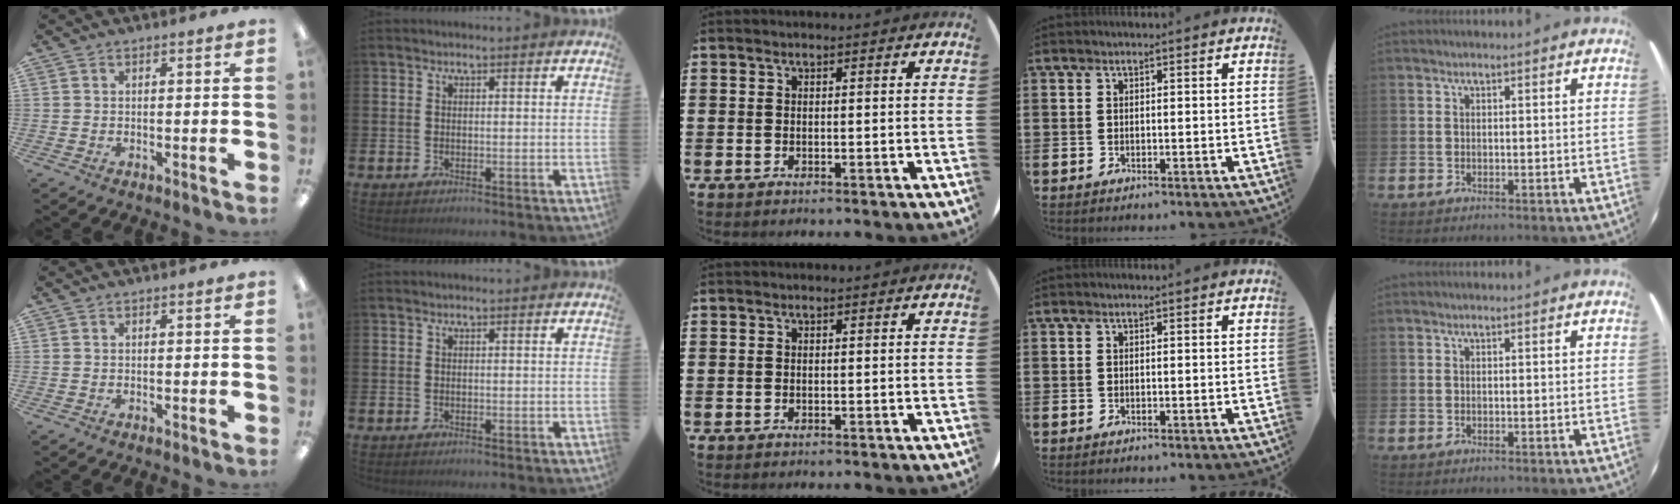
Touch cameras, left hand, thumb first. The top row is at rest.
{}